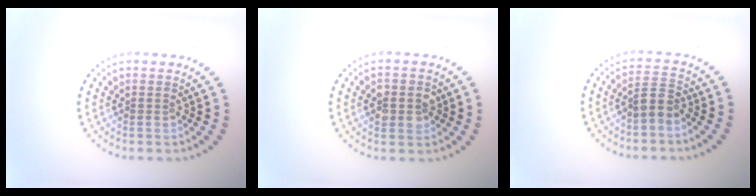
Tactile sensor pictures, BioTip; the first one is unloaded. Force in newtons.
{"total": 2.7, "press": 2.7, "slide": 0.3}
{"total": 2.1, "press": 1.8, "slide": 1.2}